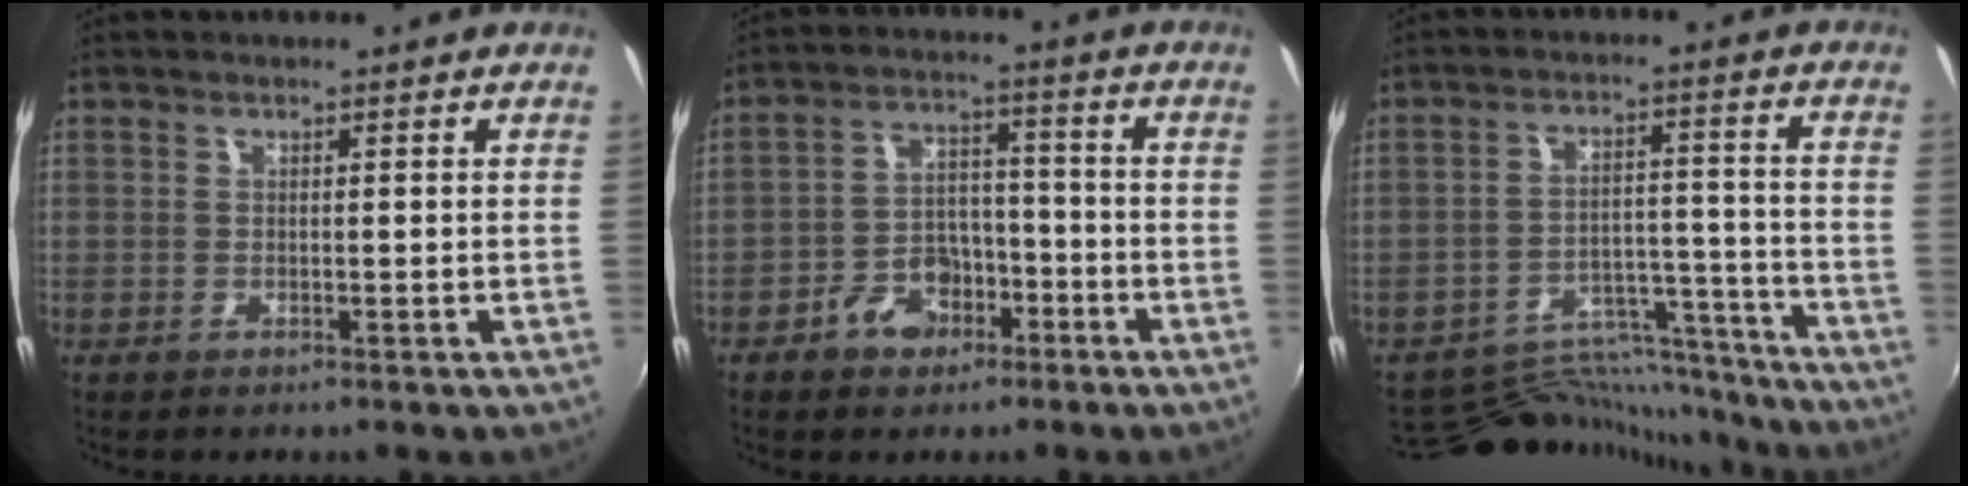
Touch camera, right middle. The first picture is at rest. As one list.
[{"total": 7.9, "force": [-4.8, 5.3, 3.4], "torque": [-0.071, 0.023, -0.071]}, {"total": 15.2, "force": [-14.8, 3.5, 1.5], "torque": [-0.032, 0.042, -0.217]}]